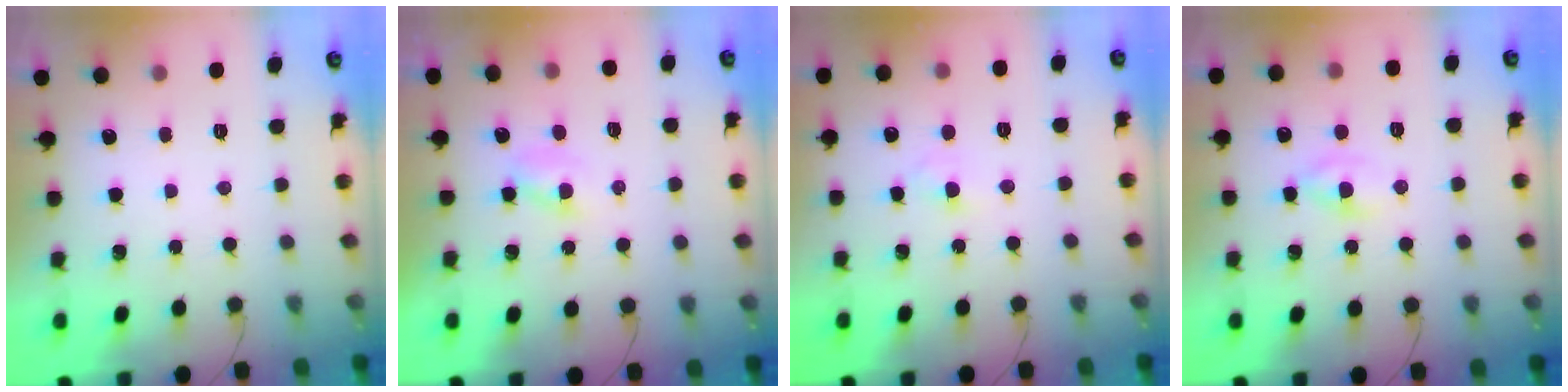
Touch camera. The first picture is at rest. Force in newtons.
{"total": 1.6, "press": 1.4, "slide": 0.8}
{"total": 2.5, "press": 2.3, "slide": 0.9}
{"total": 1.8, "press": 1.5, "slide": 1.0}